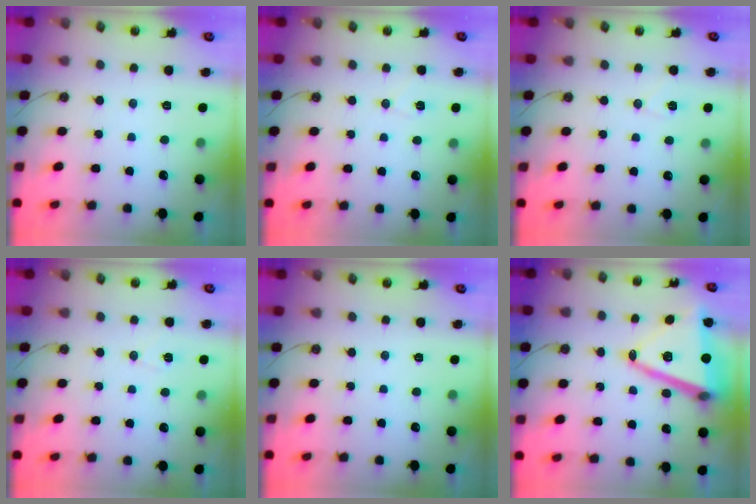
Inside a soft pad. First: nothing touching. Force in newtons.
{"total": 6.0, "press": 6.0, "slide": 1.0}
{"total": 6.1, "press": 5.9, "slide": 1.2}
{"total": 5.3, "press": 4.8, "slide": 2.3}
{"total": 0.0}
{"total": 17.2, "press": 16.8, "slide": 3.8}